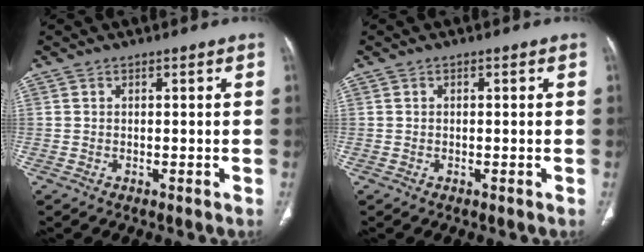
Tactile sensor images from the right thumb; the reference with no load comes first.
{"total": 0.0}